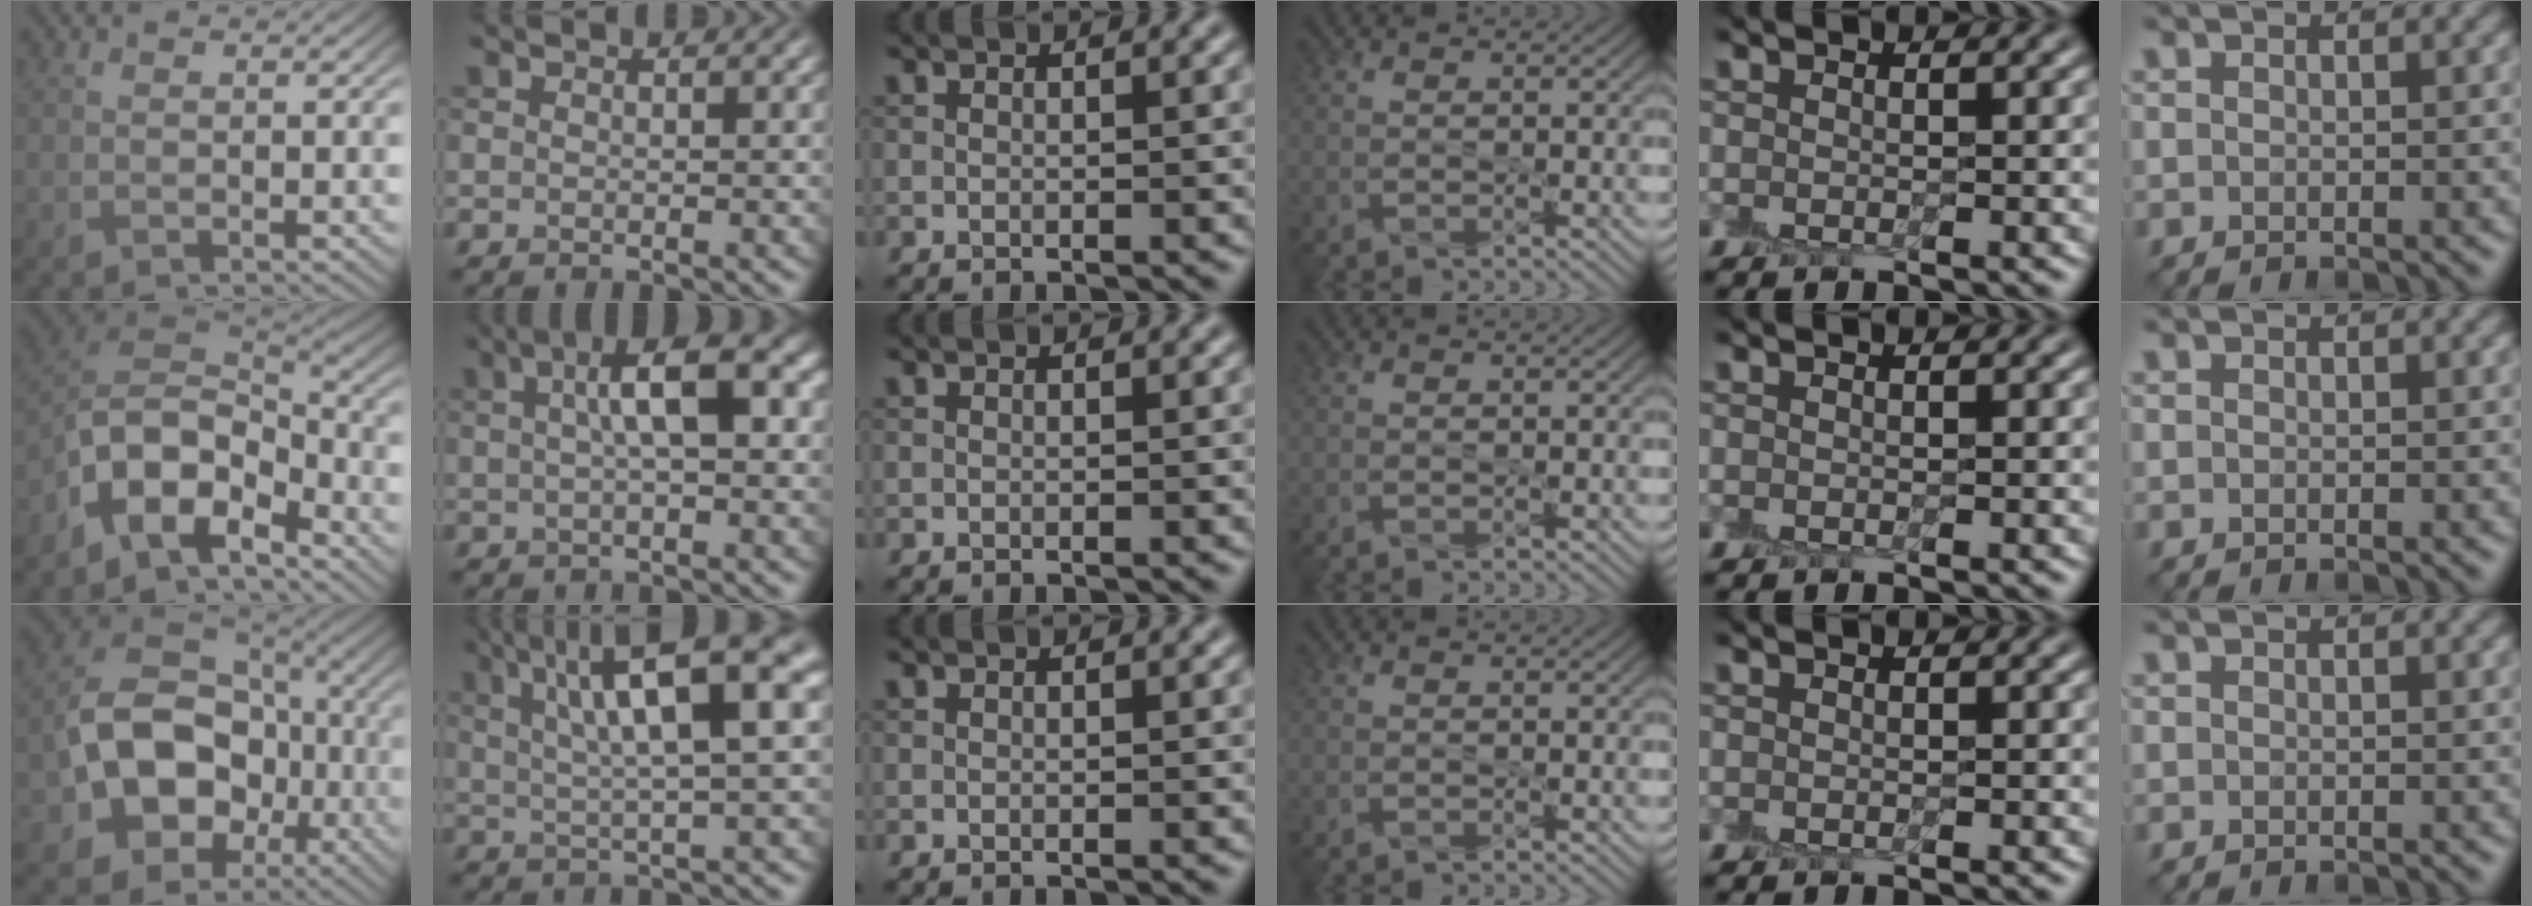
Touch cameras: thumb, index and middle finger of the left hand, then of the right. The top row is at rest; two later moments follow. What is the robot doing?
{"motion": "peel", "object": "postage stamp"}